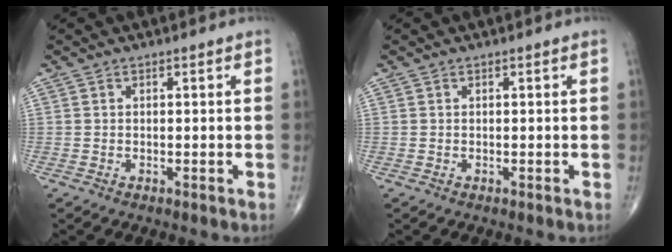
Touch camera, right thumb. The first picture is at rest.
{"total": 0.0}